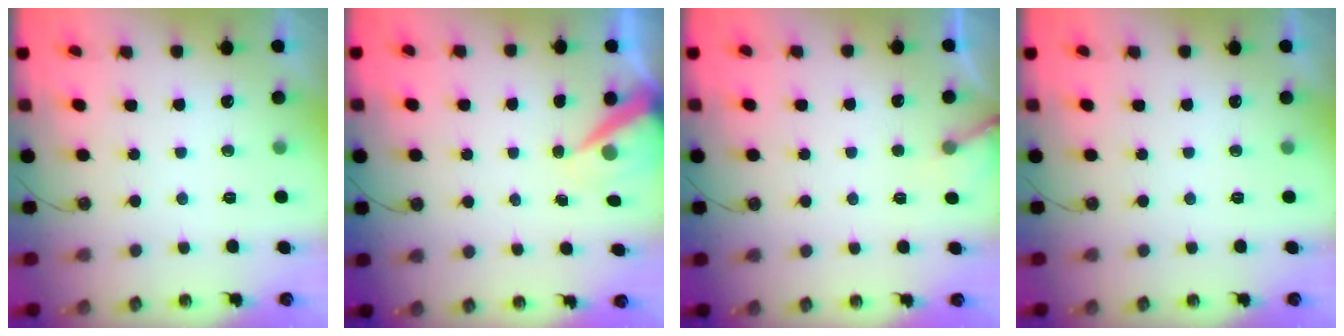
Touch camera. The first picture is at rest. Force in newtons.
{"total": 6.8, "press": 6.8, "slide": 0.5}
{"total": 5.2, "press": 5.2, "slide": 0.4}
{"total": 0.0}